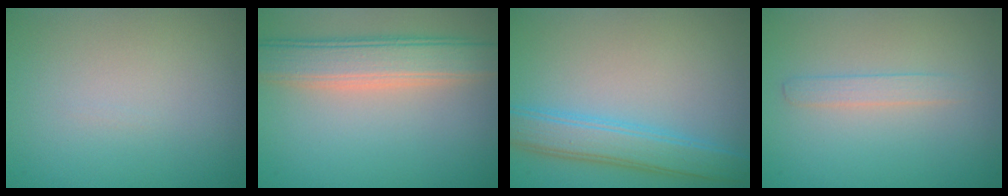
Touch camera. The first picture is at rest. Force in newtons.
{"total": 5.4, "press": 5.4, "slide": 0.7}
{"total": 4.2, "press": 4.2, "slide": 0.1}
{"total": 1.4, "press": 1.4, "slide": 0.0}